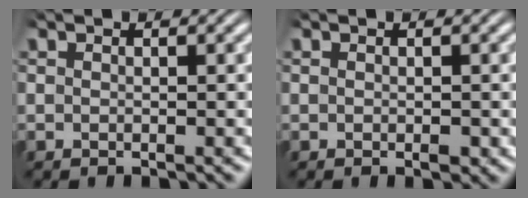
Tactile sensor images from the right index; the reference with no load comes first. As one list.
[{"total": 0.6, "force": [-0.3, 0.2, 0.5], "torque": [-0.007, -0.008, -0.002]}]